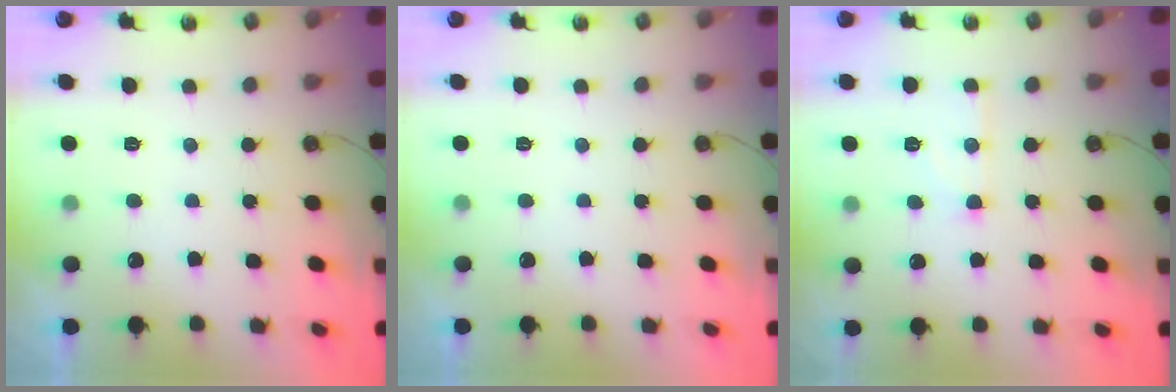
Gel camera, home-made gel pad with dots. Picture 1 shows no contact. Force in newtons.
{"total": 0.0}
{"total": 8.2, "press": 8.1, "slide": 0.7}